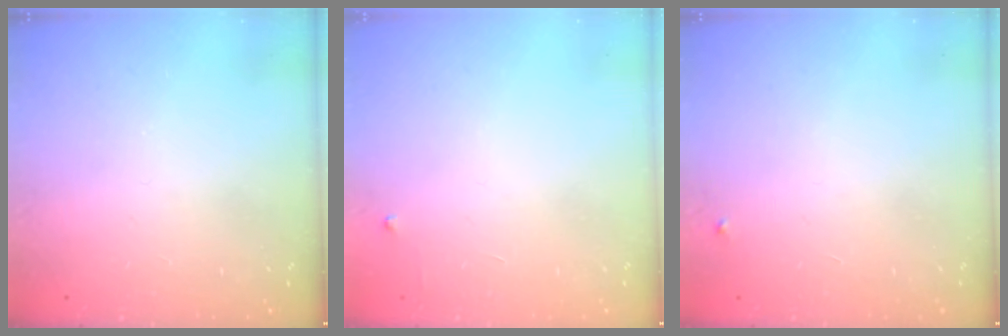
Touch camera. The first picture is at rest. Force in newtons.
{"total": 2.6, "press": 2.6, "slide": 0.4}
{"total": 2.7, "press": 2.7, "slide": 0.2}